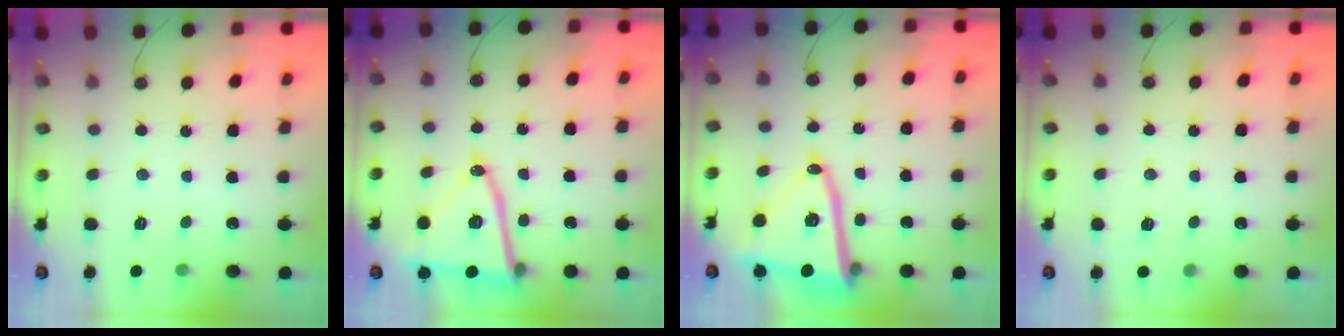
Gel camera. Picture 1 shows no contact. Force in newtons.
{"total": 16.5, "press": 16.0, "slide": 4.1}
{"total": 17.0, "press": 16.9, "slide": 2.0}
{"total": 3.3, "press": 3.0, "slide": 1.4}